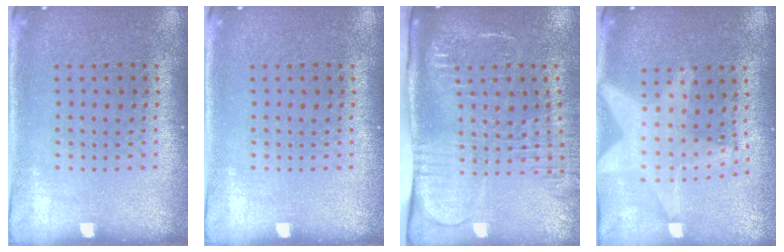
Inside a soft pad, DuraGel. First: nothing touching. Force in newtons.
{"total": 0.0}
{"total": 2.7, "press": 2.0, "slide": 1.7}
{"total": 2.3, "press": 1.9, "slide": 1.3}